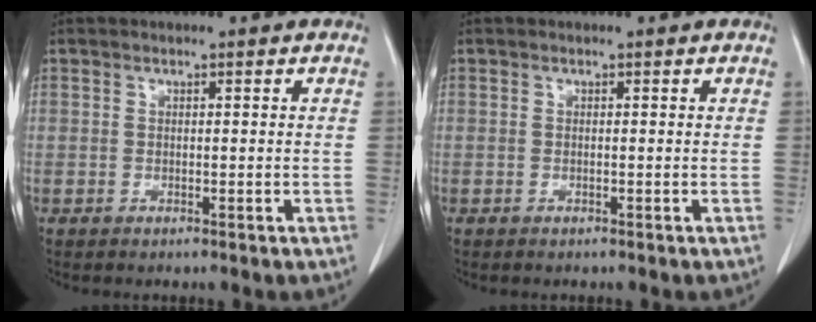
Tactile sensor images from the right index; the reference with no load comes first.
{"total": 0.0}